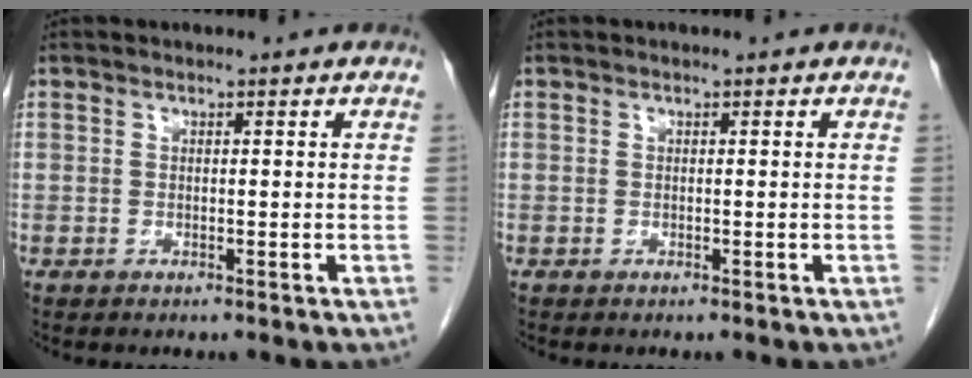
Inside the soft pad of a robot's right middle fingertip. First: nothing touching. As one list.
[{"total": 0.0}]